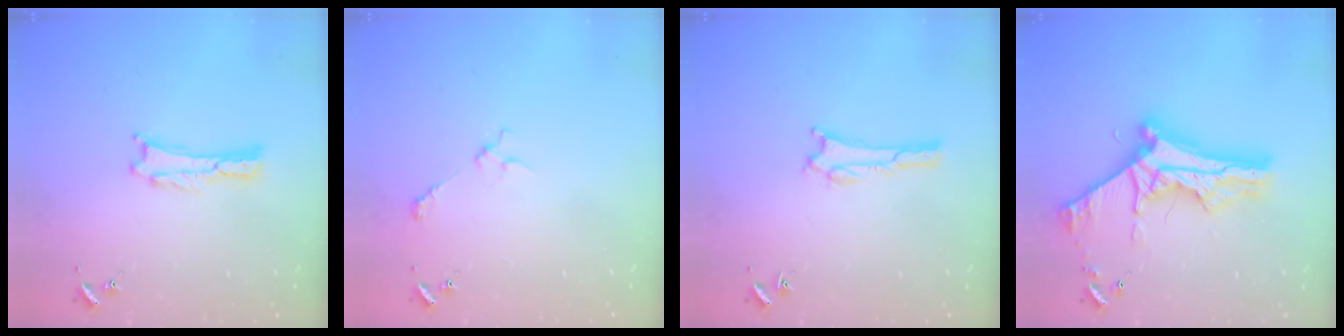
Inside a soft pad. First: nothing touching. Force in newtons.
{"total": 3.7, "press": 3.7, "slide": 0.4}
{"total": 1.1, "press": 1.0, "slide": 0.1}
{"total": 10.9, "press": 10.8, "slide": 1.0}